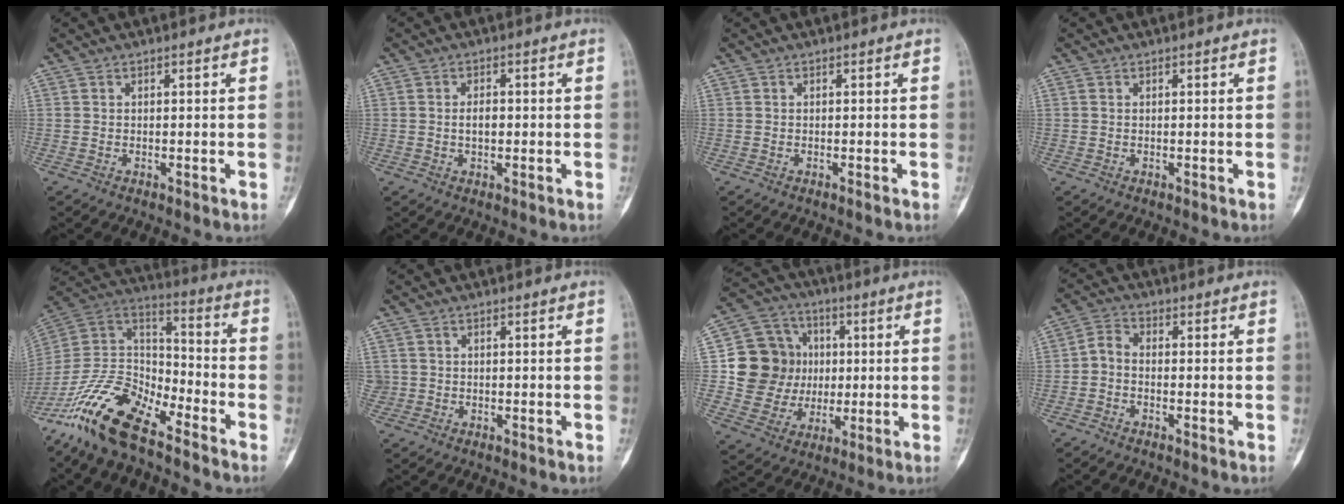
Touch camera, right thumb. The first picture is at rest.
{"total": 2.5, "force": [-0.2, 1.5, 2.0], "torque": [-0.025, 0.002, -0.004]}
{"total": 0.0}
{"total": 0.0}
{"total": 17.8, "force": [-12.6, 6.9, 10.5], "torque": [-0.189, 0.075, -0.243]}
{"total": 0.0}
{"total": 15.0, "force": [1.2, 13.9, 5.6], "torque": [-0.060, 0.017, 0.032]}
{"total": 3.2, "force": [-1.2, 2.0, 2.2], "torque": [-0.042, 0.015, -0.036]}